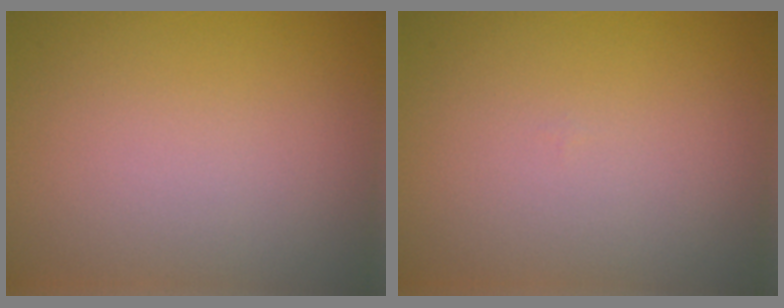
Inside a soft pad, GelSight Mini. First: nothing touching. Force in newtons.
{"total": 0.0}